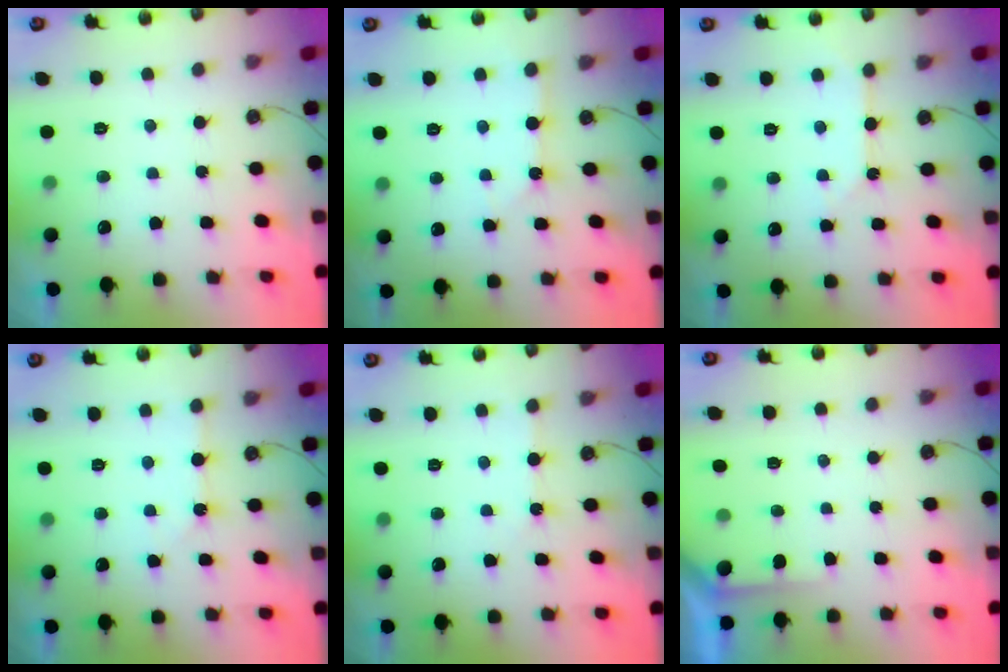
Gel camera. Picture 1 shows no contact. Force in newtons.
{"total": 2.5, "press": 2.5, "slide": 0.3}
{"total": 2.7, "press": 2.7, "slide": 0.3}
{"total": 1.9, "press": 1.9, "slide": 0.4}
{"total": 2.5, "press": 2.5, "slide": 0.4}
{"total": 2.9, "press": 2.8, "slide": 0.2}